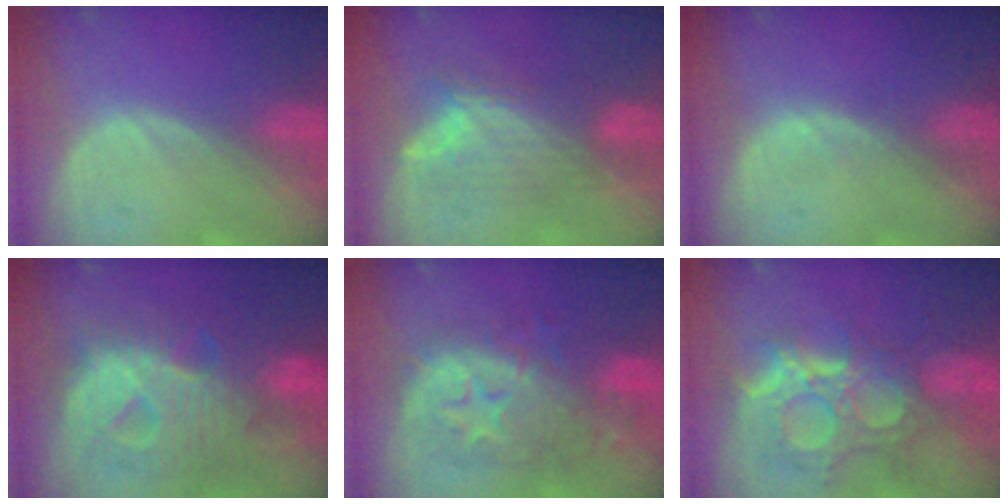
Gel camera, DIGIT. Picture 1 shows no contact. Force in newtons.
{"total": 7.0, "press": 6.7, "slide": 1.9}
{"total": 0.7, "press": 0.6, "slide": 0.3}
{"total": 12.3, "press": 12.2, "slide": 1.3}
{"total": 10.3, "press": 10.2, "slide": 0.7}
{"total": 12.0, "press": 10.7, "slide": 5.3}